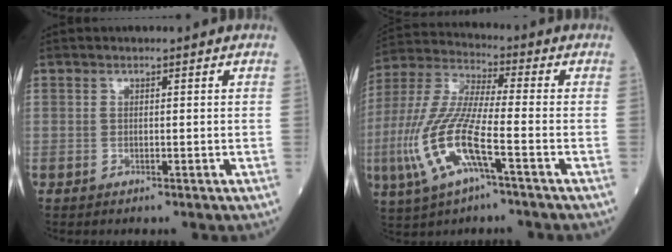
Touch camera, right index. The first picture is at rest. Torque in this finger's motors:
{"motor_torque": [1.21, -0.93, 0.69, 0.20]}